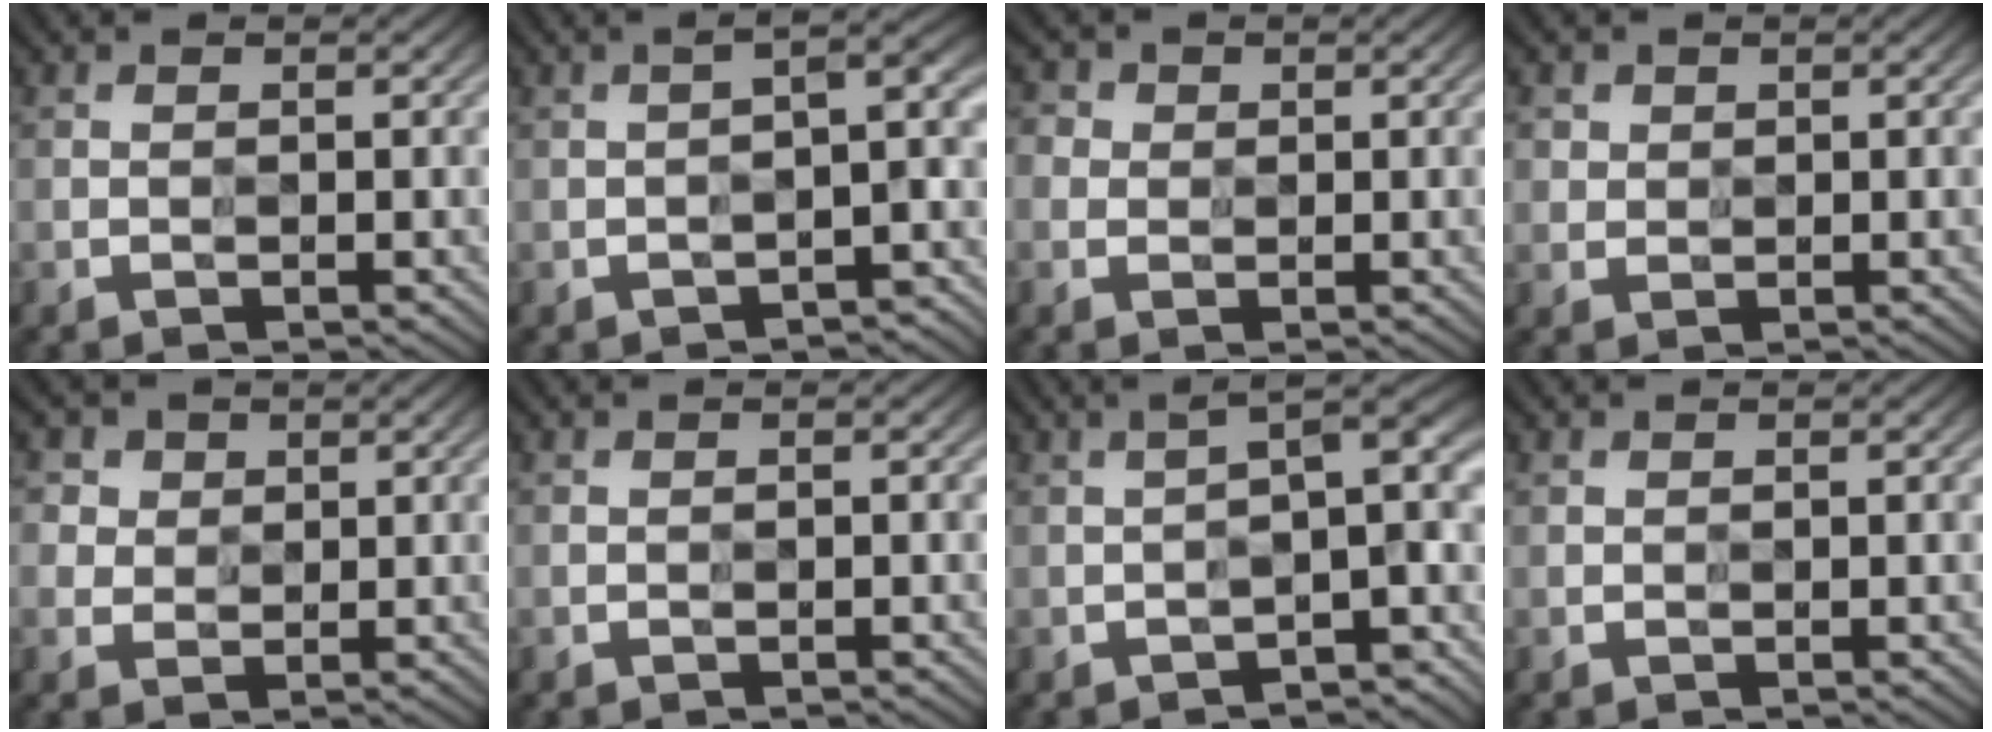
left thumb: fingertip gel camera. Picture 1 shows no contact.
{"total": 8.6, "force": [-3.1, 2.8, 7.5], "torque": [-0.087, 0.005, -0.039]}
{"total": 3.1, "force": [0.9, 2.9, 0.7], "torque": [-0.037, -0.001, 0.015]}
{"total": 2.7, "force": [1.7, 2.2, -0.1], "torque": [-0.012, -0.001, 0.033]}
{"total": 4.3, "force": [2.5, 3.5, 0.4], "torque": [-0.040, 0.007, 0.039]}
{"total": 1.0, "force": [-0.7, 0.1, 0.6], "torque": [-0.009, 0.001, -0.011]}
{"total": 9.2, "force": [-2.6, 2.9, 8.3], "torque": [-0.121, 0.012, -0.036]}
{"total": 0.0}